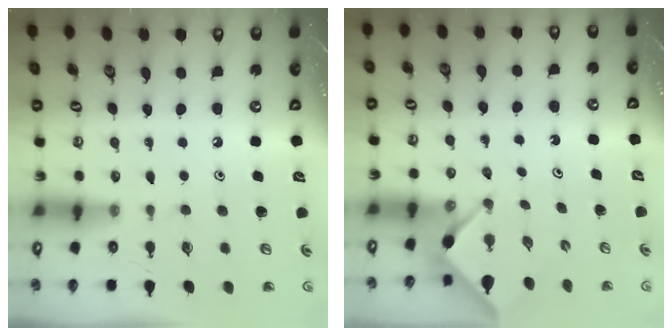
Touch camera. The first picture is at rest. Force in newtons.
{"total": 2.9, "press": 2.9, "slide": 0.4}